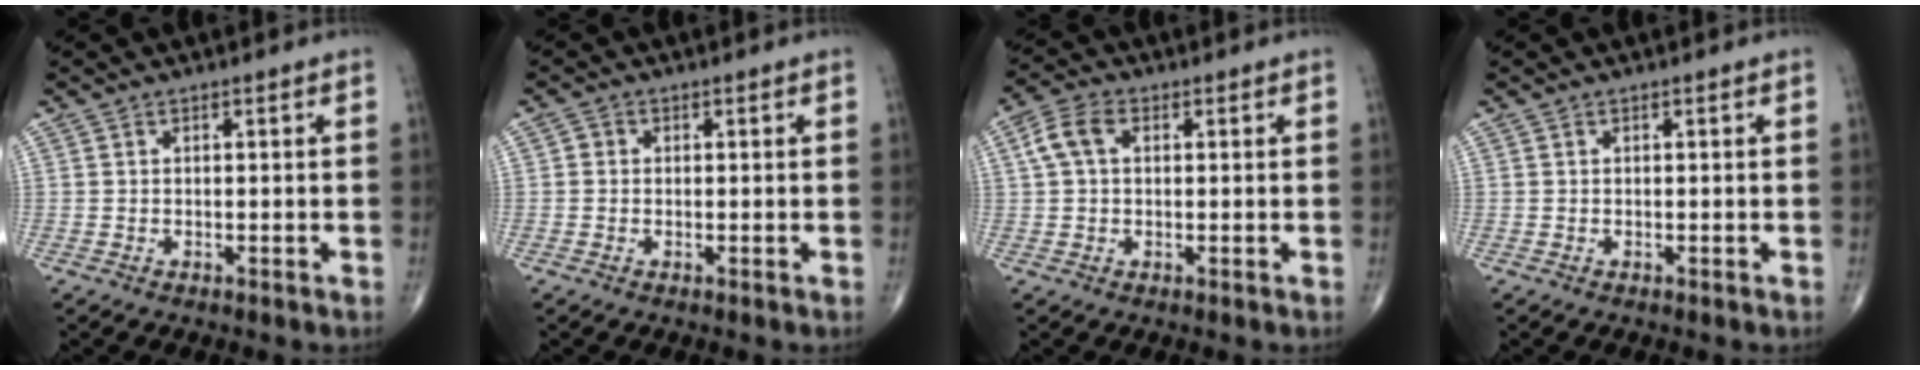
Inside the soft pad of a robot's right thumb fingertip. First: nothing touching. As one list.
[{"total": 1.4, "force": [0.0, 1.3, 0.5], "torque": [-0.003, 0.003, -0.003]}, {"total": 5.6, "force": [1.3, 3.7, 4.0], "torque": [-0.085, 0.018, 0.021]}, {"total": 0.0}]